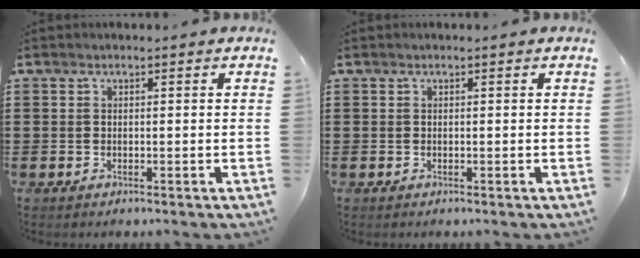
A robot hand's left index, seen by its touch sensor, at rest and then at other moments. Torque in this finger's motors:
{"motor_torque": [-0.01, 0.00, 0.00, 0.01]}